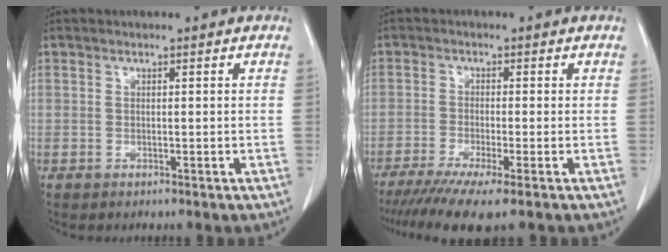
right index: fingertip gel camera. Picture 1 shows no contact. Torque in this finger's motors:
{"motor_torque": [1.09, -1.04, 0.48, 0.13]}